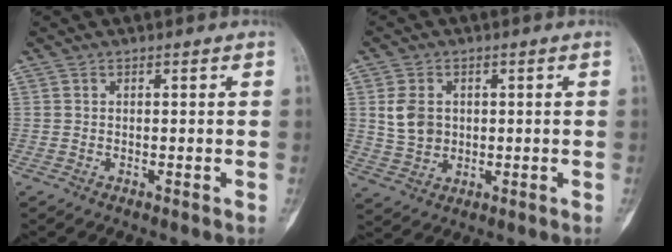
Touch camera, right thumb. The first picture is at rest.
{"total": 6.5, "force": [1.1, 5.1, 3.8], "torque": [-0.059, -0.003, 0.030]}